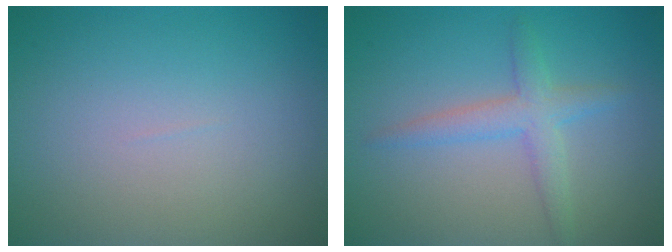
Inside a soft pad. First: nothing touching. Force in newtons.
{"total": 2.7, "press": 2.7, "slide": 0.1}